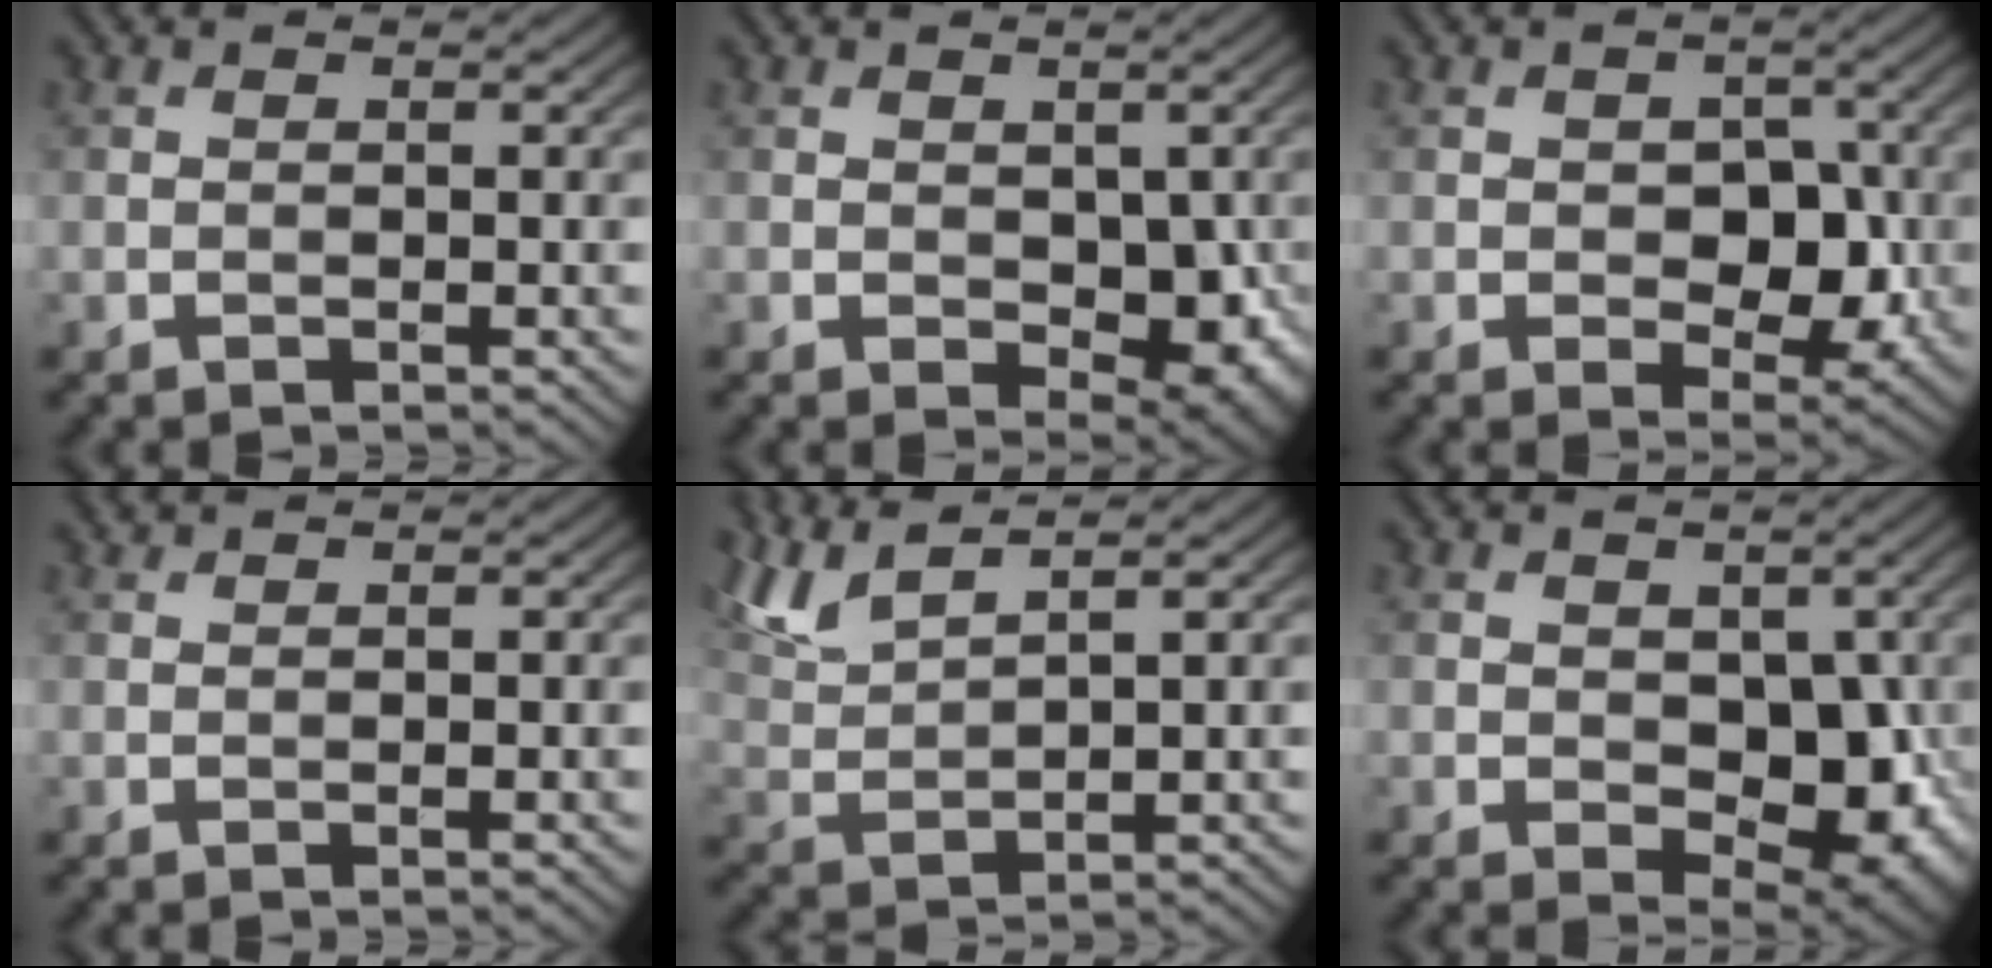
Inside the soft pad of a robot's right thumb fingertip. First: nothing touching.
{"total": 6.0, "force": [-0.6, 3.9, 4.5], "torque": [-0.071, -0.018, -0.002]}
{"total": 5.9, "force": [-0.7, 4.2, 4.1], "torque": [-0.059, -0.009, -0.015]}
{"total": 0.6, "force": [0.6, 0.0, 0.0], "torque": [-0.001, 0.001, 0.012]}
{"total": 7.2, "force": [5.4, 1.6, 4.4], "torque": [-0.107, 0.018, 0.113]}
{"total": 8.2, "force": [-0.6, 5.4, 6.1], "torque": [-0.090, -0.020, 0.000]}